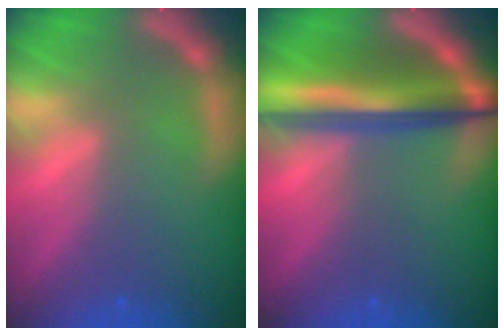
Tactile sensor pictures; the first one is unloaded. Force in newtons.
{"total": 9.1}